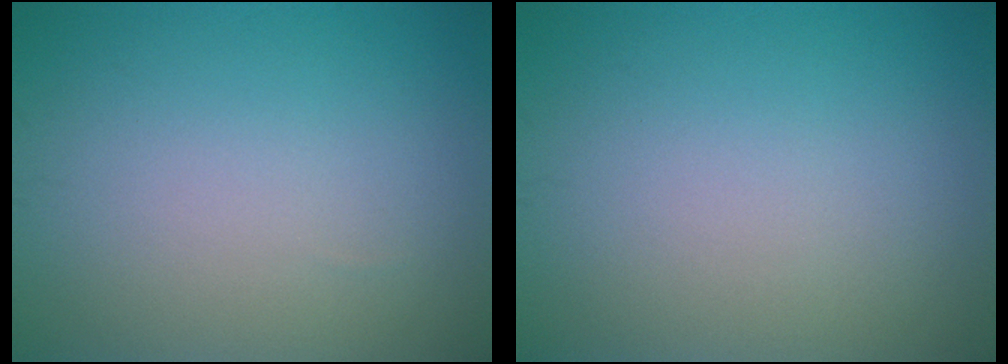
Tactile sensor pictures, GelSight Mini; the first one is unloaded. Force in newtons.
{"total": 0.0}